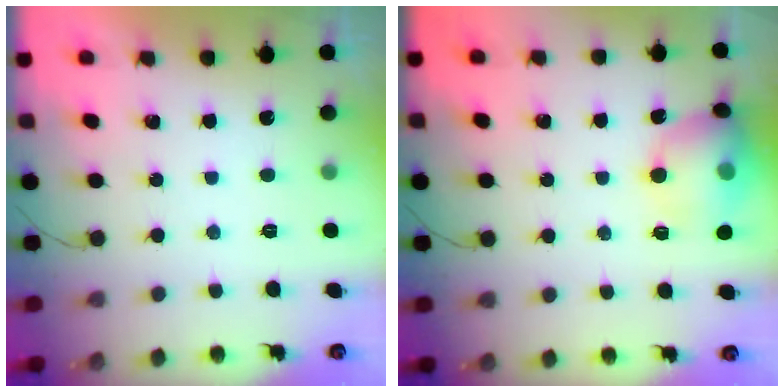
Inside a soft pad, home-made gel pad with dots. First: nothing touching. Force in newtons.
{"total": 13.8, "press": 13.6, "slide": 2.8}